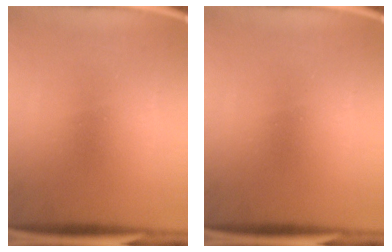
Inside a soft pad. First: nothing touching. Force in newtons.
{"total": 0.0}